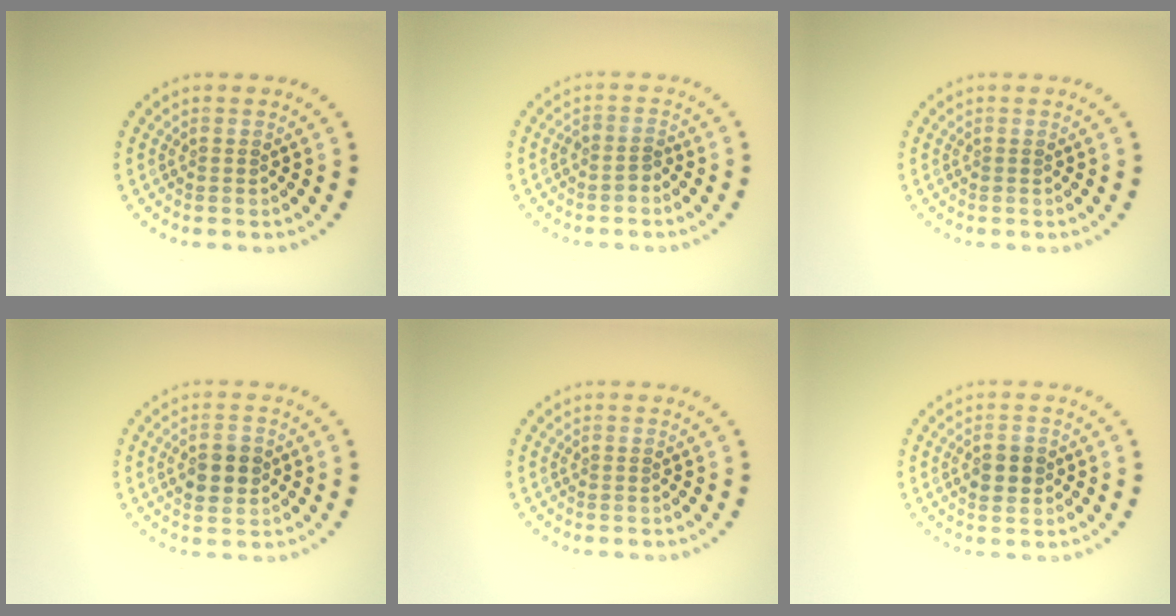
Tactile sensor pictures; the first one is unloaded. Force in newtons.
{"total": 1.3, "press": 1.0, "slide": 0.8}
{"total": 0.0}
{"total": 3.7, "press": 3.7, "slide": 0.2}
{"total": 0.0}
{"total": 2.1, "press": 2.1, "slide": 0.2}